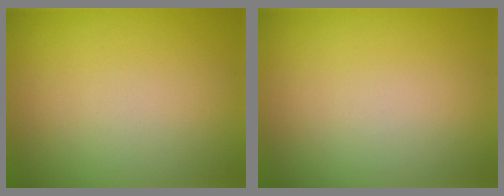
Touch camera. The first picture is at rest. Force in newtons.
{"total": 0.0}